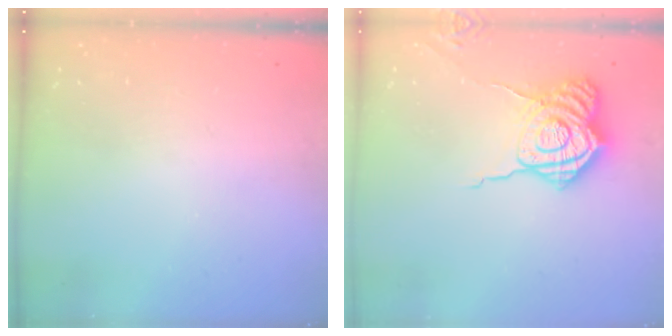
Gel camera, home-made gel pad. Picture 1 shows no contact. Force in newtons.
{"total": 14.3, "press": 14.3, "slide": 1.1}